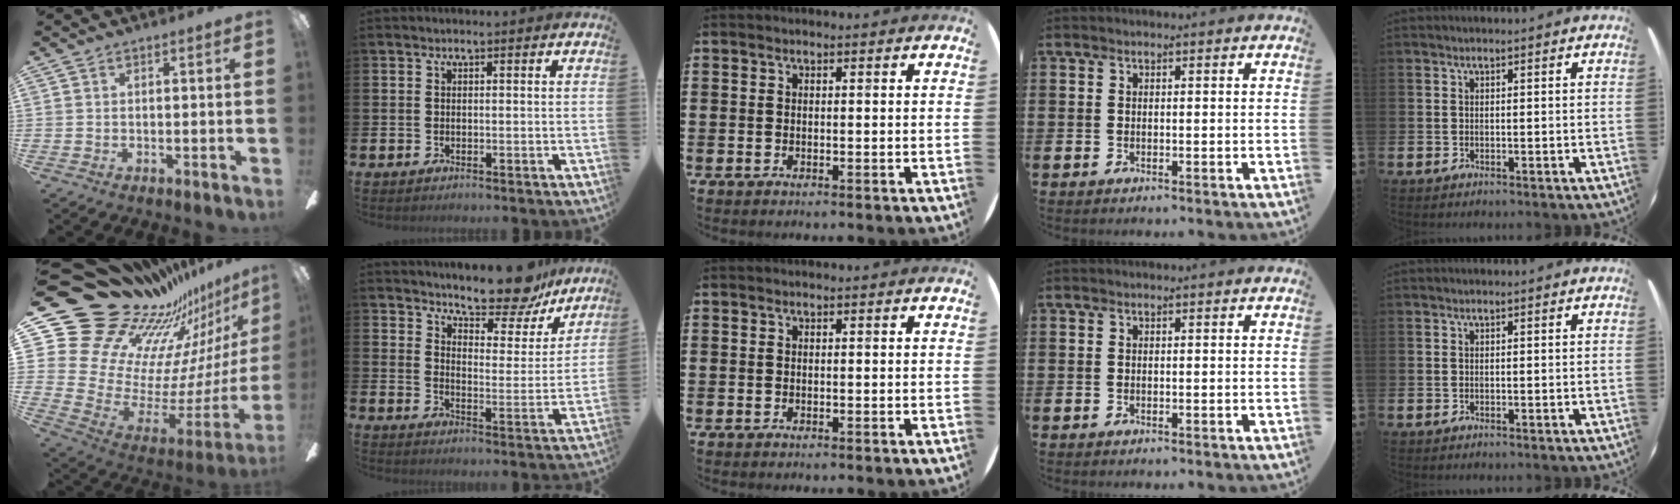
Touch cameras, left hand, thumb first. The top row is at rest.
{"thumb": {"total": 25.1, "force": [19.1, 12.7, 10.0], "torque": [-0.140, -0.202, 0.415]}, "index": {"total": 10.7, "force": [9.9, 2.5, 3.1], "torque": [-0.060, -0.069, 0.177]}}